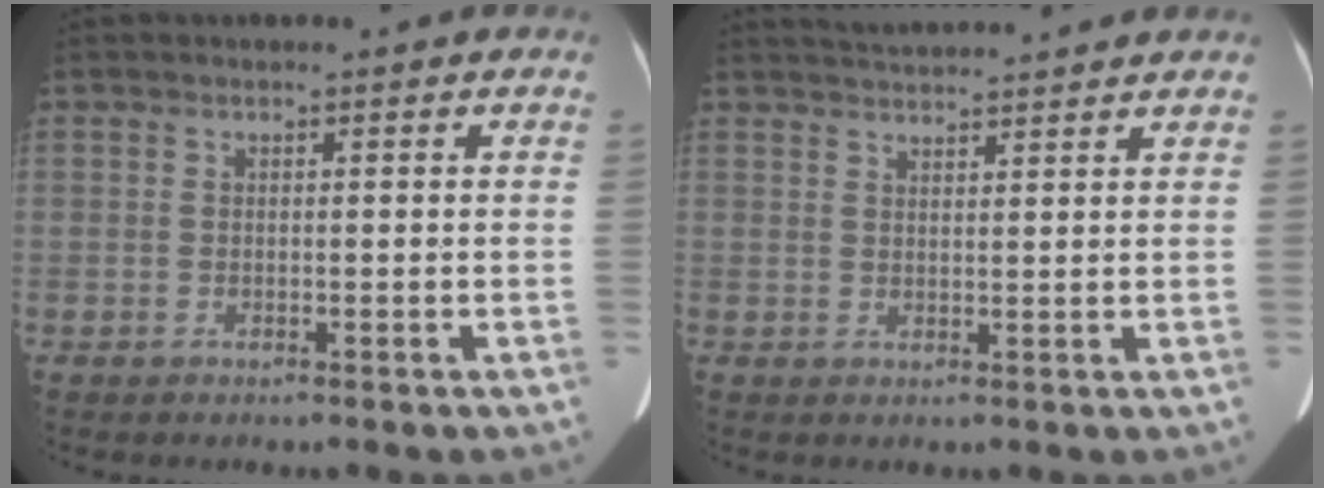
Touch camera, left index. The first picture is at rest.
{"total": 7.2, "force": [6.9, -0.3, 2.1], "torque": [-0.037, 0.023, 0.096]}